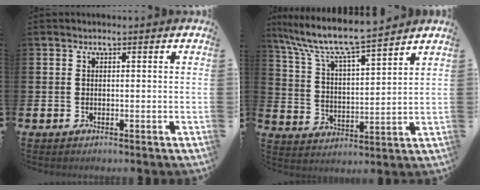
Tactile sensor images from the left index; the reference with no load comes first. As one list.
[{"total": 8.8, "force": [8.1, 0.7, 3.4], "torque": [-0.105, -0.052, 0.139]}]